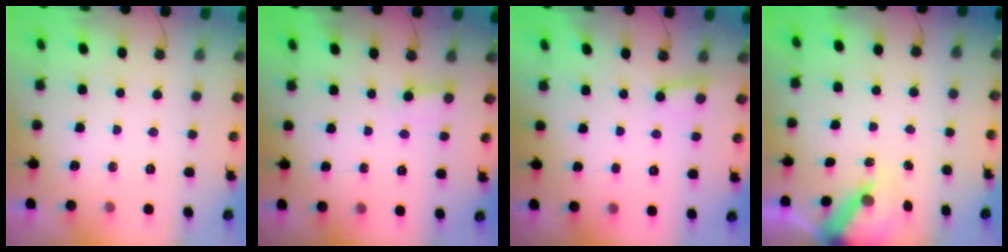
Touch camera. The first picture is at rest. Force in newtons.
{"total": 2.7, "press": 2.7, "slide": 0.2}
{"total": 2.9, "press": 2.9, "slide": 0.3}
{"total": 6.0, "press": 5.9, "slide": 0.7}